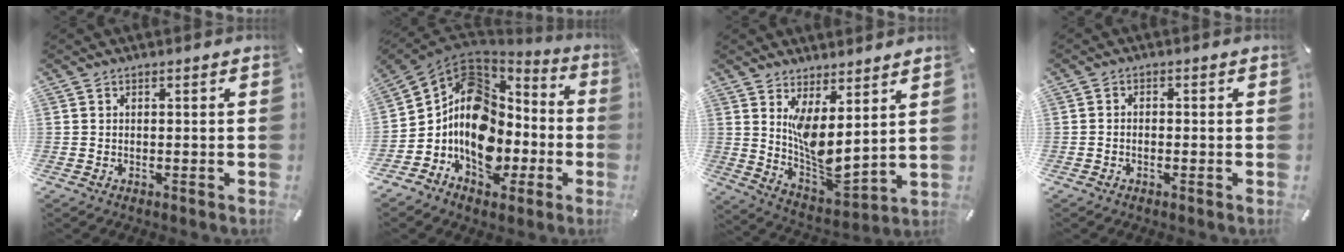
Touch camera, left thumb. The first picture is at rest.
{"total": 15.1, "force": [-3.2, 12.0, 8.6], "torque": [-0.171, -0.008, -0.060]}
{"total": 8.8, "force": [4.2, 4.1, 6.6], "torque": [-0.124, -0.062, 0.087]}
{"total": 1.4, "force": [-0.9, 0.8, 0.7], "torque": [-0.012, 0.005, -0.019]}